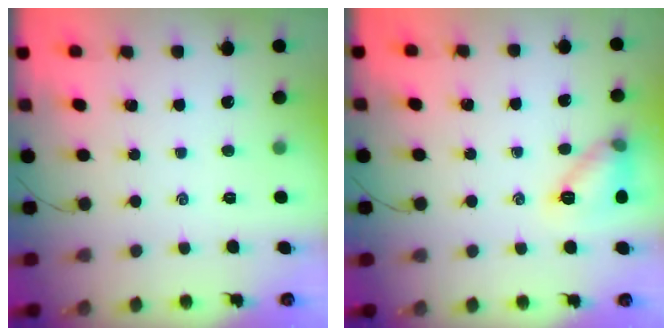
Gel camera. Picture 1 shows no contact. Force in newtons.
{"total": 10.9, "press": 10.9, "slide": 0.5}